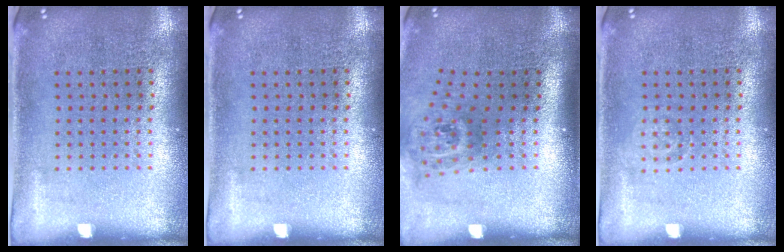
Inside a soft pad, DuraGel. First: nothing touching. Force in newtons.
{"total": 0.0}
{"total": 1.9, "press": 1.3, "slide": 1.4}
{"total": 0.7, "press": 0.7, "slide": 0.2}